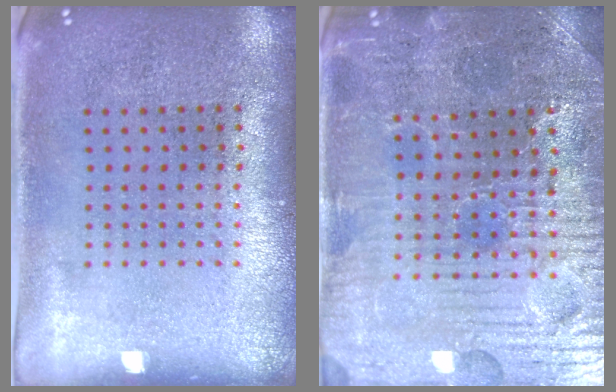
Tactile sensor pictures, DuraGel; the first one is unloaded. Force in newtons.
{"total": 3.8, "press": 3.8, "slide": 0.5}